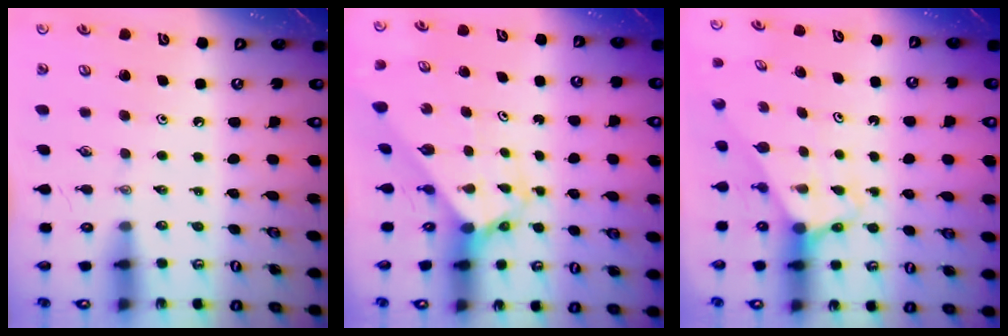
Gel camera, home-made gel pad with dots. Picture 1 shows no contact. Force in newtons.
{"total": 2.5, "press": 2.5, "slide": 0.2}
{"total": 2.6, "press": 2.6, "slide": 0.2}